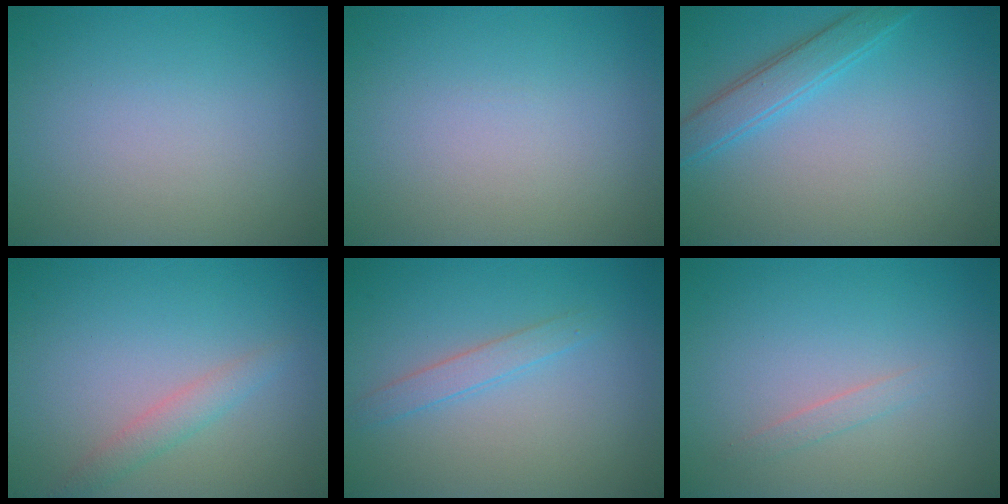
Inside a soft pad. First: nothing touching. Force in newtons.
{"total": 0.0}
{"total": 2.8, "press": 2.8, "slide": 0.1}
{"total": 1.7, "press": 1.7, "slide": 0.0}
{"total": 1.6, "press": 1.6, "slide": 0.2}
{"total": 0.9, "press": 0.9, "slide": 0.0}